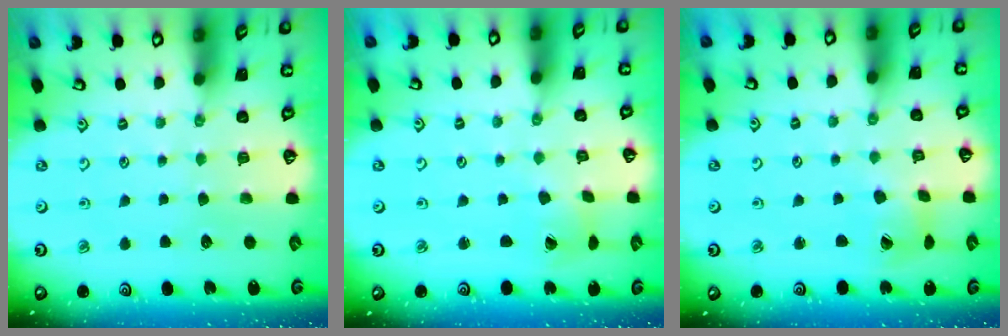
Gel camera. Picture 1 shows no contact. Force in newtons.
{"total": 1.5, "press": 1.5, "slide": 0.2}
{"total": 4.8, "press": 4.8, "slide": 0.4}